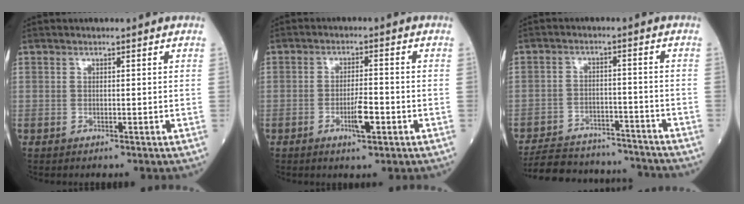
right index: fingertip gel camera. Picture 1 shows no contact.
{"total": 4.4, "force": [-1.8, 0.7, 3.9], "torque": [-0.068, -0.001, -0.030]}
{"total": 15.8, "force": [-14.8, 4.0, 3.6], "torque": [-0.072, 0.015, -0.210]}